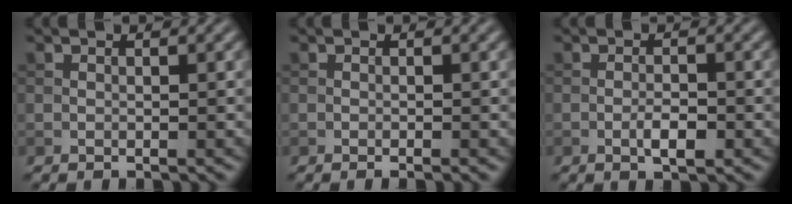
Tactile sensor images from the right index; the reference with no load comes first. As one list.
[{"total": 0.8, "force": [-0.4, 0.1, 0.7], "torque": [-0.008, -0.004, -0.008]}, {"total": 2.2, "force": [-0.8, 0.7, 1.9], "torque": [-0.030, 0.001, -0.016]}]